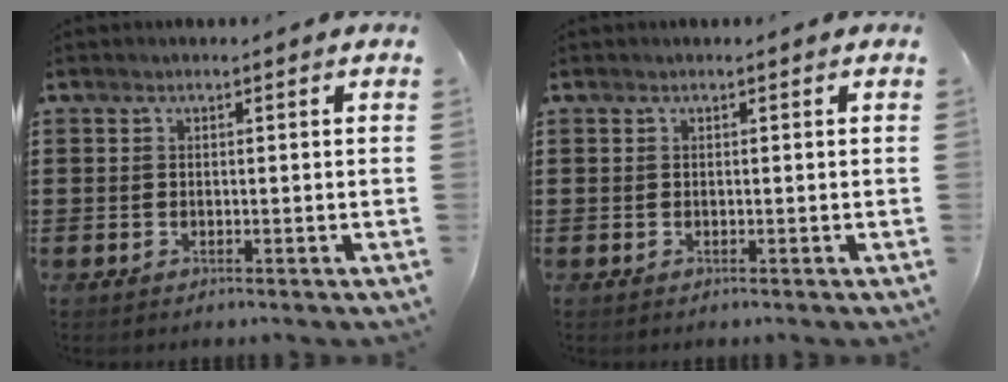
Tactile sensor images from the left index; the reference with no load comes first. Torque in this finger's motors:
{"motor_torque": [-0.01, 0.01, 0.00, 0.01]}